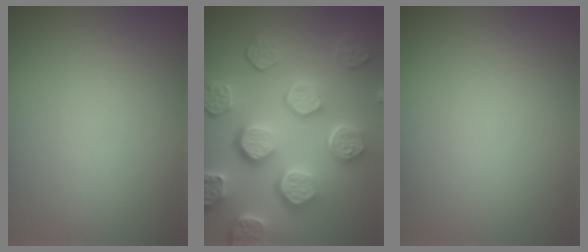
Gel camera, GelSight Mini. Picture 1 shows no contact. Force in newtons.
{"total": 8.4, "press": 6.1, "slide": 5.8}
{"total": 0.0}